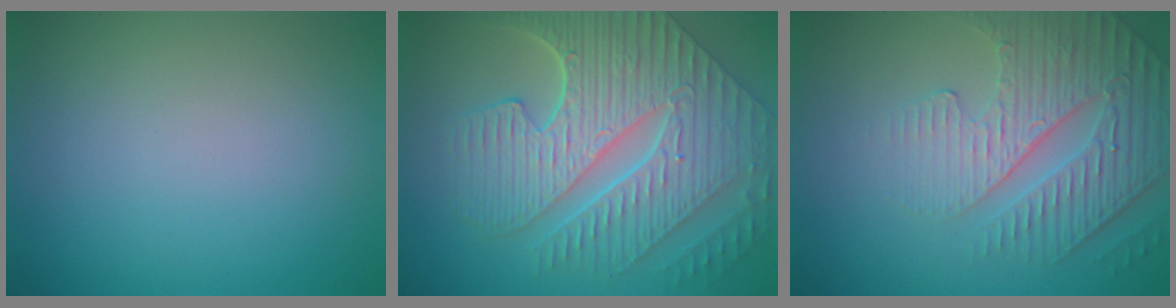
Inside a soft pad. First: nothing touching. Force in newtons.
{"total": 10.4, "press": 7.3, "slide": 7.4}
{"total": 4.2, "press": 4.0, "slide": 1.3}